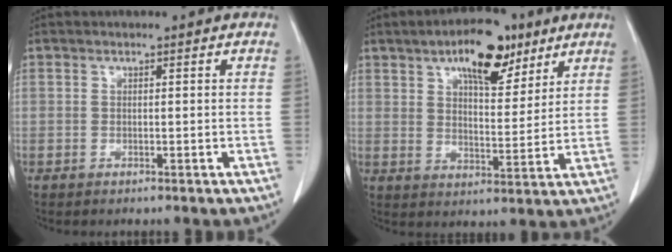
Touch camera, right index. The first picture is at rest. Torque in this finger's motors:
{"motor_torque": [0.56, 0.53, 0.21, 0.06]}